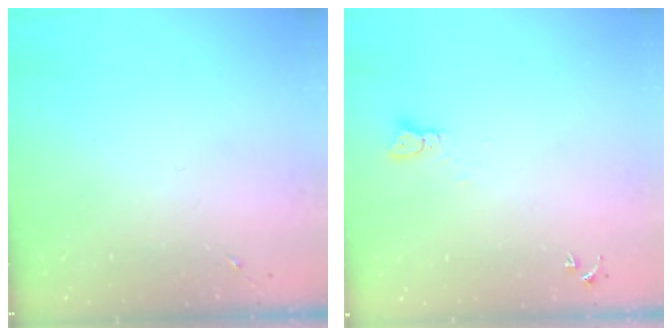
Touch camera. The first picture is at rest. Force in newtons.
{"total": 2.3, "press": 2.3, "slide": 0.3}